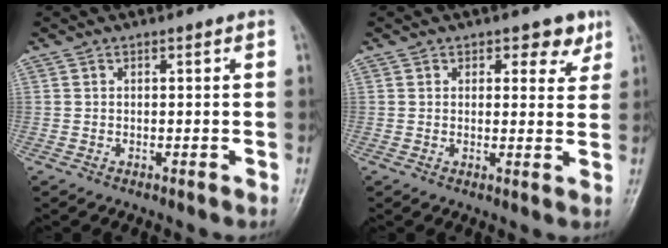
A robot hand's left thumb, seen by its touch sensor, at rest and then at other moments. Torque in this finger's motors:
{"motor_torque": [-0.41, -0.16, -0.20, -0.08, 0.07]}